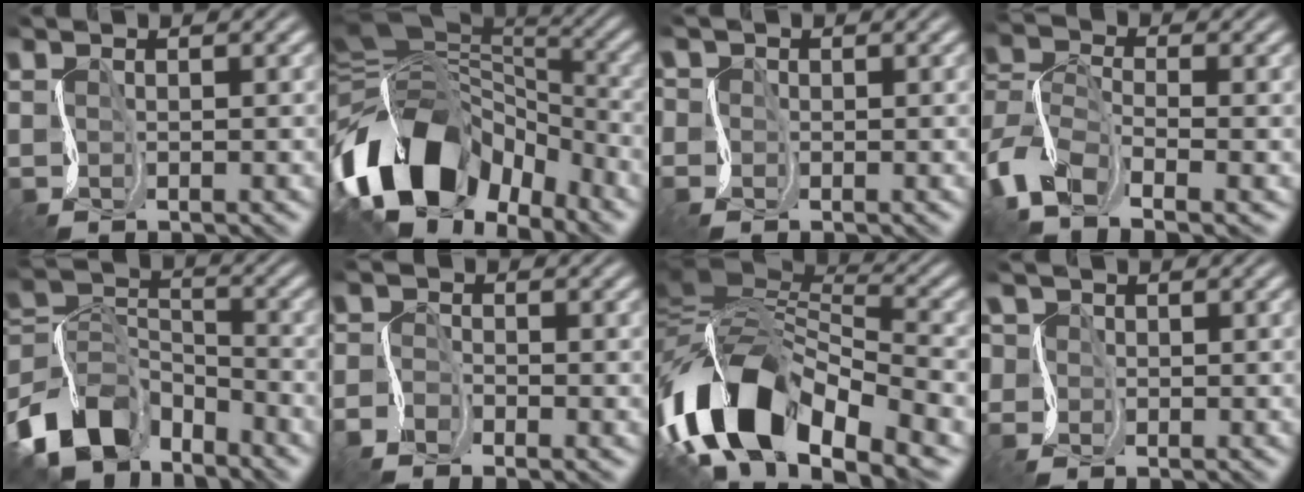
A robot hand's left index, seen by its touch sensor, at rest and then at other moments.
{"total": 13.5, "force": [-5.5, 9.0, 8.4], "torque": [-0.164, 0.012, -0.111]}
{"total": 2.6, "force": [0.3, 2.5, 0.7], "torque": [-0.011, 0.011, -0.028]}
{"total": 9.0, "force": [-4.9, 4.4, 6.1], "torque": [-0.120, -0.006, -0.111]}
{"total": 10.9, "force": [-7.0, 6.3, 5.5], "torque": [-0.107, 0.005, -0.153]}
{"total": 2.3, "force": [-1.7, 0.9, 1.1], "torque": [-0.023, 0.001, -0.047]}
{"total": 15.1, "force": [-6.1, 8.0, 11.2], "torque": [-0.212, 0.017, -0.121]}
{"total": 3.5, "force": [0.7, 3.3, 1.1], "torque": [-0.024, 0.021, -0.019]}